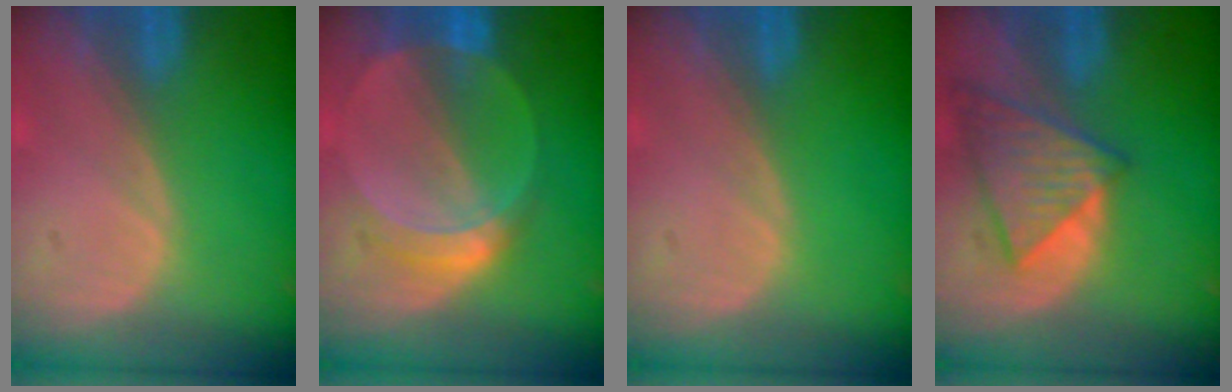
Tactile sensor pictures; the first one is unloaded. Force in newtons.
{"total": 6.1, "press": 5.6, "slide": 2.2}
{"total": 0.0}
{"total": 8.1, "press": 7.2, "slide": 3.6}